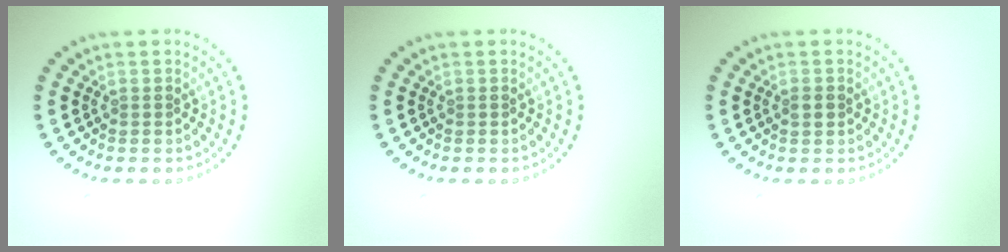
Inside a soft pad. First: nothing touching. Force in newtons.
{"total": 0.0}
{"total": 1.3, "press": 1.3, "slide": 0.0}